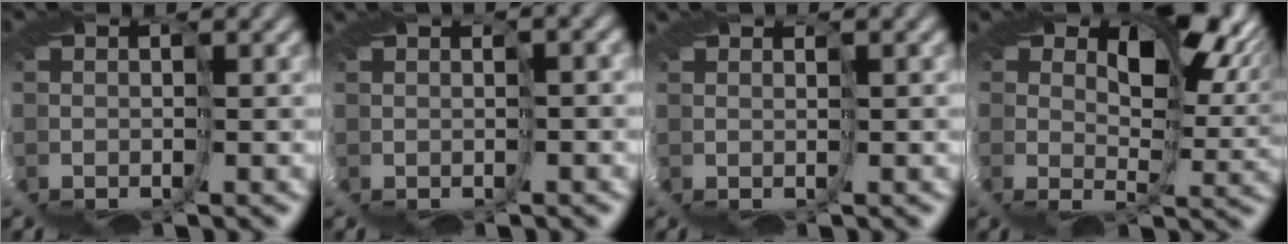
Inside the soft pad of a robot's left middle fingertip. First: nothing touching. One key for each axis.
{"total": 1.7, "fx": -0.8, "fy": -1.4, "fz": -0.1, "tx": 0.009, "ty": -0.001, "tz": 0.006}
{"total": 1.7, "fx": 0.0, "fy": -1.4, "fz": -0.9, "tx": 0.027, "ty": 0.001, "tz": 0.006}
{"total": 10.8, "fx": 7.0, "fy": 4.3, "fz": 7.0, "tx": -0.113, "ty": 0.018, "tz": 0.119}